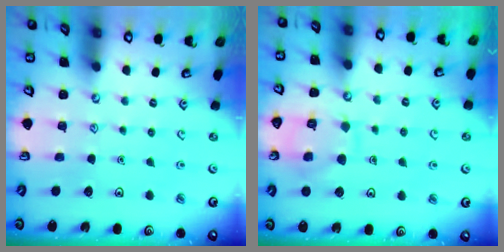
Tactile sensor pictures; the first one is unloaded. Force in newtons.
{"total": 10.0, "press": 10.0, "slide": 0.4}